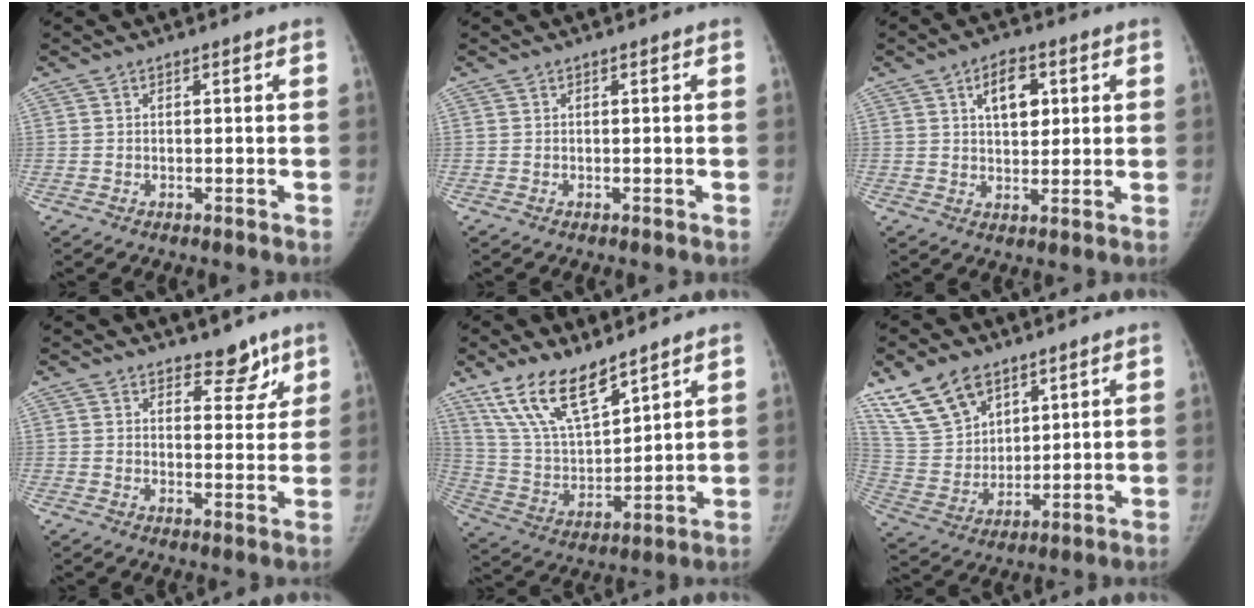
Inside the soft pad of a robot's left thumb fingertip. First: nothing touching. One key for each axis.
{"total": 0.0}
{"total": 7.5, "fx": 2.7, "fy": 4.5, "fz": 5.4, "tx": -0.056, "ty": -0.008, "tz": 0.042}
{"total": 5.6, "fx": 4.2, "fy": 2.9, "fz": 2.3, "tx": 0.008, "ty": -0.027, "tz": 0.058}
{"total": 15.1, "fx": 10.9, "fy": 5.5, "fz": 9.0, "tx": -0.145, "ty": -0.053, "tz": 0.224}
{"total": 13.8, "fx": 9.3, "fy": 8.2, "fz": 6.0, "tx": -0.095, "ty": -0.038, "tz": 0.199}